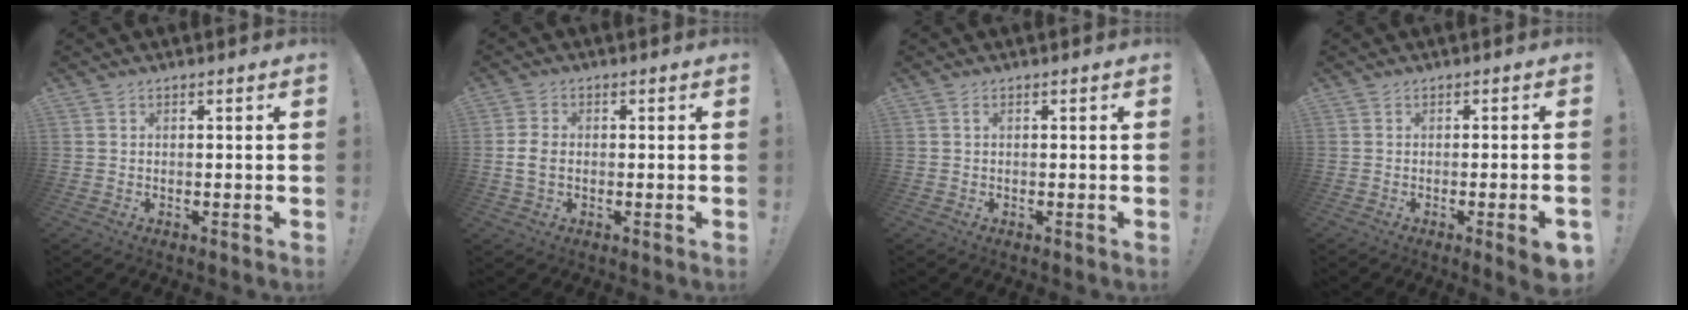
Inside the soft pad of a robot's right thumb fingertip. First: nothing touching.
{"total": 4.8, "force": [-0.3, 3.3, 3.4], "torque": [-0.063, 0.006, -0.006]}
{"total": 0.6, "force": [0.1, 0.1, 0.6], "torque": [-0.016, 0.003, 0.002]}
{"total": 5.1, "force": [-1.4, 0.2, 4.9], "torque": [-0.078, -0.001, -0.016]}